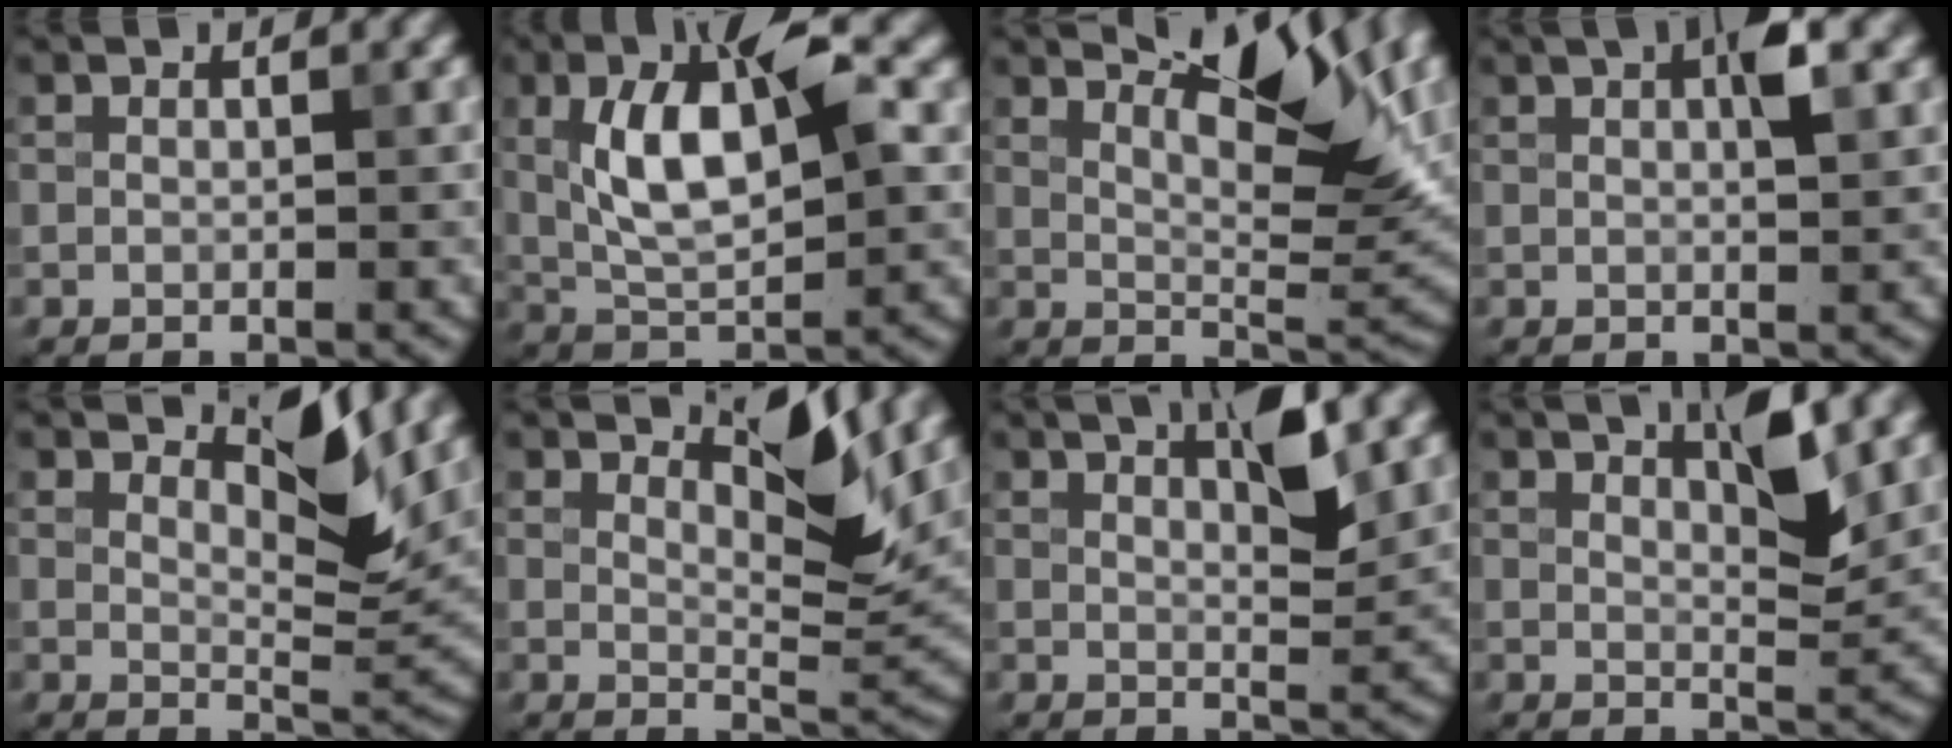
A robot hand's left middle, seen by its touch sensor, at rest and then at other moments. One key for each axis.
{"total": 6.9, "fx": 0.2, "fy": 2.2, "fz": 6.5, "tx": -0.134, "ty": 0.003, "tz": 0.021}
{"total": 7.1, "fx": 3.5, "fy": 1.6, "fz": 6.0, "tx": -0.106, "ty": 0.006, "tz": 0.080}
{"total": 1.9, "fx": 0.1, "fy": -0.1, "fz": 1.8, "tx": -0.047, "ty": 0.003, "tz": 0.020}
{"total": 3.3, "fx": 2.3, "fy": 0.3, "fz": 2.3, "tx": -0.054, "ty": -0.006, "tz": 0.053}
{"total": 3.5, "fx": 2.4, "fy": 0.3, "fz": 2.5, "tx": -0.056, "ty": -0.005, "tz": 0.055}
{"total": 3.1, "fx": 1.6, "fy": 0.2, "fz": 2.6, "tx": -0.051, "ty": 0.003, "tz": 0.042}
{"total": 2.7, "fx": 1.3, "fy": 0.0, "fz": 2.4, "tx": -0.051, "ty": -0.003, "tz": 0.041}